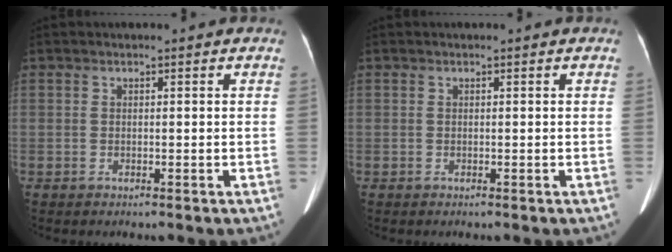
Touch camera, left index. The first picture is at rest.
{"total": 0.0}